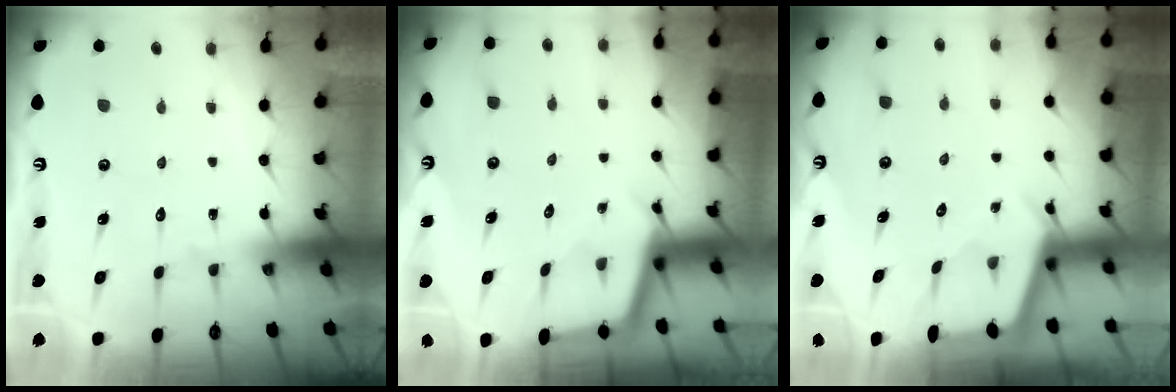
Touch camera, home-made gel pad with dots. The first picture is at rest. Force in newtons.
{"total": 2.2, "press": 2.2, "slide": 0.2}
{"total": 2.6, "press": 2.5, "slide": 0.3}